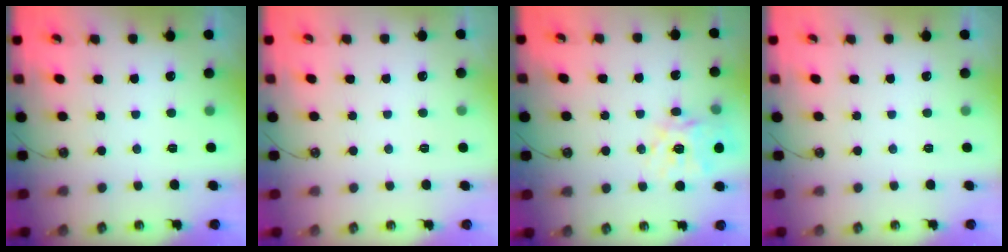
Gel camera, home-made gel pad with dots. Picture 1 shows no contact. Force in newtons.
{"total": 0.0}
{"total": 15.3, "press": 15.1, "slide": 2.2}
{"total": 0.0}